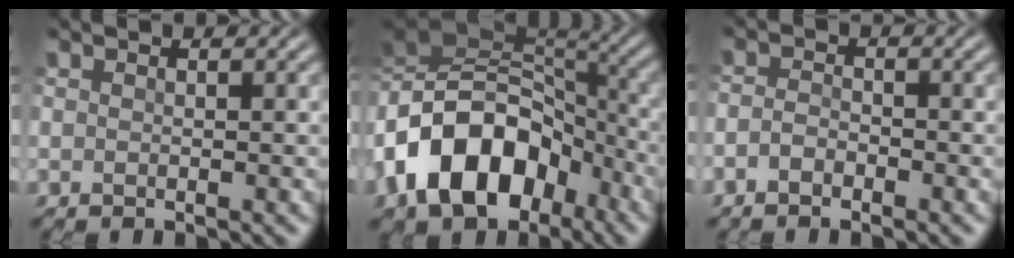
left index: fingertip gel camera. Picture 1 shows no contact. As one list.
[{"total": 13.9, "force": [-5.7, 9.3, 8.5], "torque": [-0.164, 0.007, -0.110]}, {"total": 1.4, "force": [-1.3, 0.3, 0.5], "torque": [-0.016, -0.001, -0.025]}]